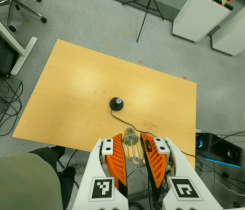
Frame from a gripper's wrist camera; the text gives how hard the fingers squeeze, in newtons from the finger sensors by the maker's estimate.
{"total": 19.3, "left": 20.7, "right": 18.0}